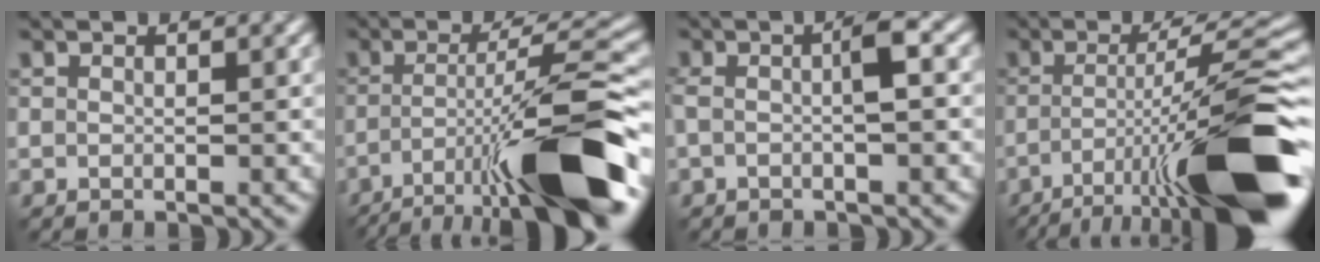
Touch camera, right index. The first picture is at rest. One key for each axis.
{"total": 11.4, "fx": -5.9, "fy": 2.1, "fz": 9.5, "tx": -0.165, "ty": 0.012, "tz": -0.086}
{"total": 2.4, "fx": -0.4, "fy": 0.2, "fz": 2.3, "tx": -0.047, "ty": 0.010, "tz": -0.001}
{"total": 13.2, "fx": -5.8, "fy": 2.4, "fz": 11.6, "tx": -0.196, "ty": 0.007, "tz": -0.082}